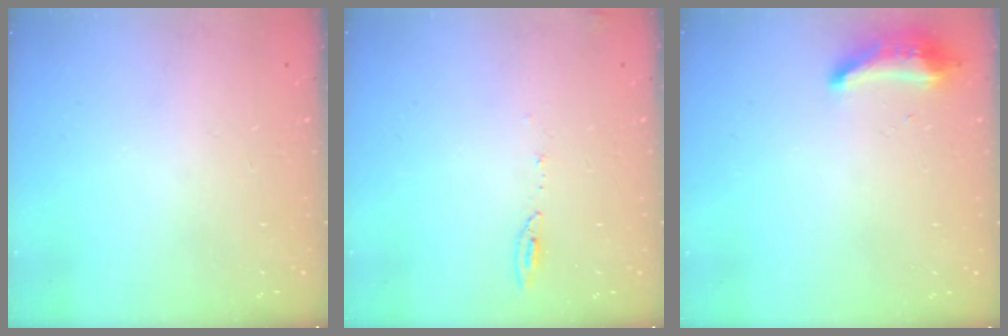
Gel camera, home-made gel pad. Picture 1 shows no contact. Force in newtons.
{"total": 5.5, "press": 5.4, "slide": 1.1}
{"total": 9.2, "press": 9.2, "slide": 0.7}